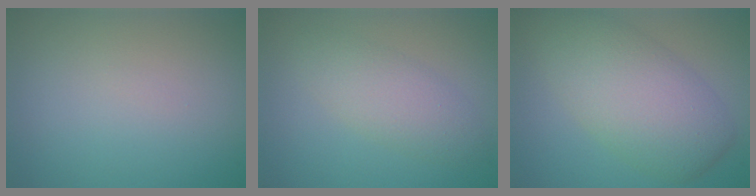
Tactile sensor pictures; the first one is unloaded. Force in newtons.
{"total": 3.3, "press": 3.3, "slide": 0.1}
{"total": 7.3, "press": 7.3, "slide": 0.2}